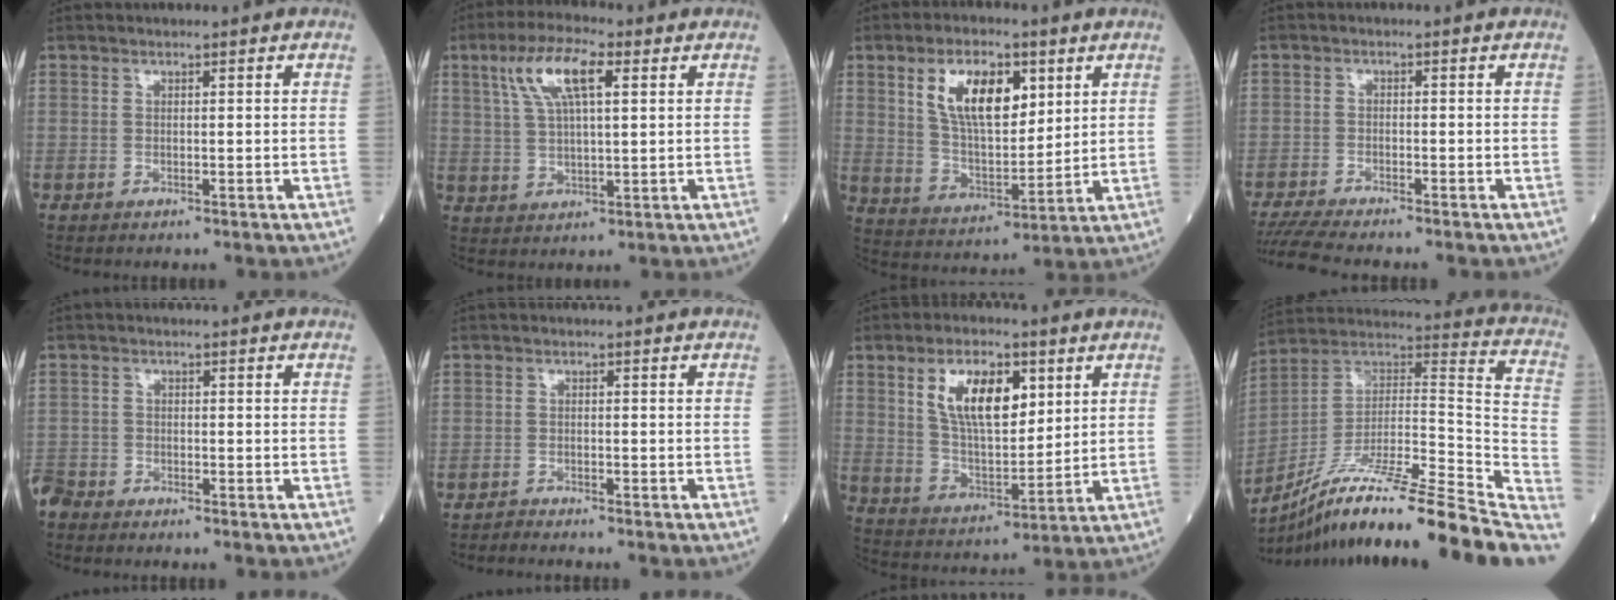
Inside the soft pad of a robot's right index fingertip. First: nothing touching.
{"total": 9.2, "force": [3.9, 2.4, 8.0], "torque": [-0.165, 0.018, 0.075]}
{"total": 12.1, "force": [5.1, 5.3, 9.7], "torque": [-0.185, 0.008, 0.099]}
{"total": 6.2, "force": [-5.8, 0.2, 2.3], "torque": [-0.046, -0.023, -0.102]}
{"total": 3.3, "force": [-3.2, 0.8, 0.1], "torque": [-0.005, -0.009, -0.065]}
{"total": 1.9, "force": [-1.9, -0.4, 0.1], "torque": [-0.007, -0.008, -0.031]}
{"total": 11.9, "force": [4.8, 5.1, 9.6], "torque": [-0.184, 0.007, 0.093]}
{"total": 32.6, "force": [-25.9, 1.2, 19.9], "torque": [-0.225, -0.017, -0.396]}